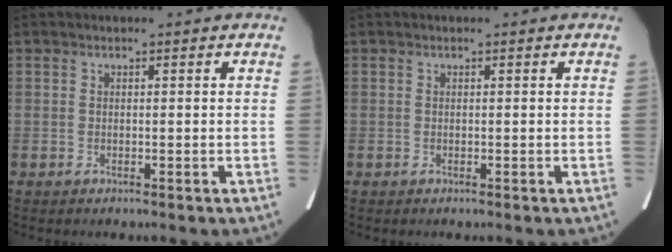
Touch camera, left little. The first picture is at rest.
{"total": 0.0}